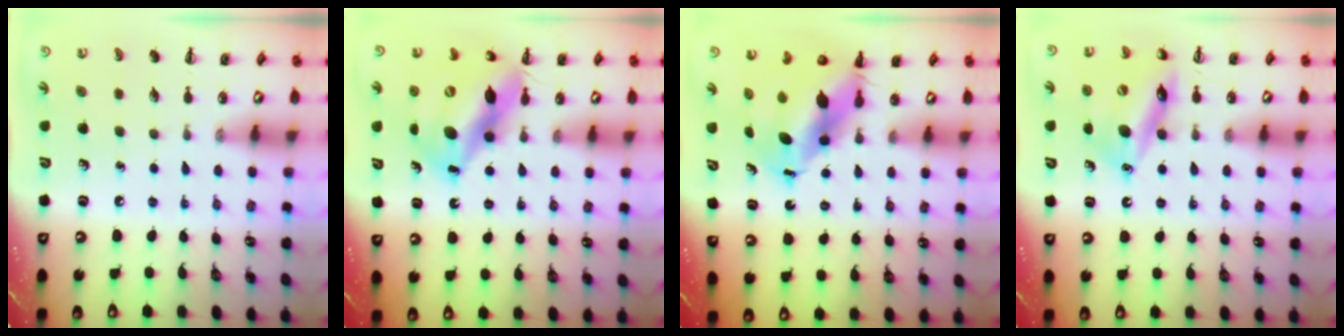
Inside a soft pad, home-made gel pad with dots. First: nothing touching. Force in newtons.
{"total": 14.5, "press": 14.0, "slide": 4.0}
{"total": 9.5, "press": 9.1, "slide": 2.7}
{"total": 15.4, "press": 15.1, "slide": 3.2}